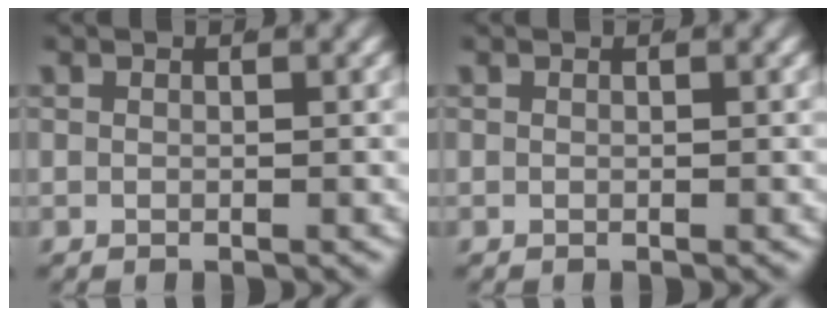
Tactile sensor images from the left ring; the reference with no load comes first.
{"total": 0.0}